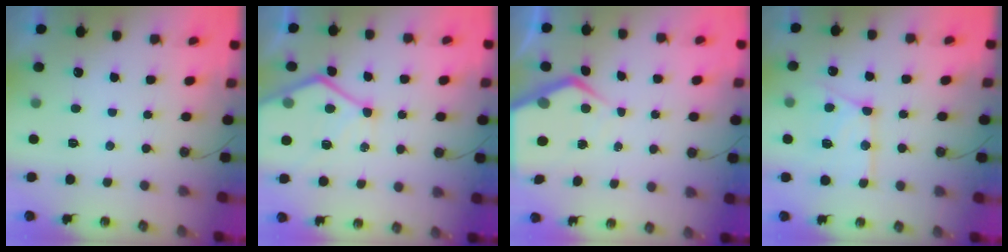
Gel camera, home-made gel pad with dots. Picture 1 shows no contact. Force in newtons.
{"total": 14.7, "press": 14.7, "slide": 1.3}
{"total": 6.7, "press": 6.7, "slide": 0.6}
{"total": 14.7, "press": 14.6, "slide": 1.4}